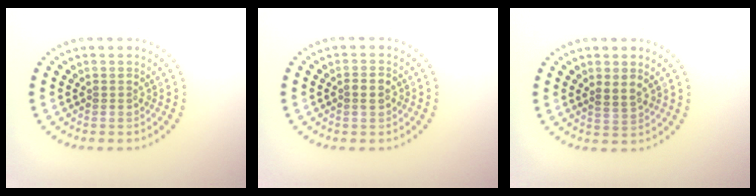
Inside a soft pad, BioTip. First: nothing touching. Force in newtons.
{"total": 1.5, "press": 1.5, "slide": 0.4}
{"total": 1.7, "press": 1.5, "slide": 0.7}